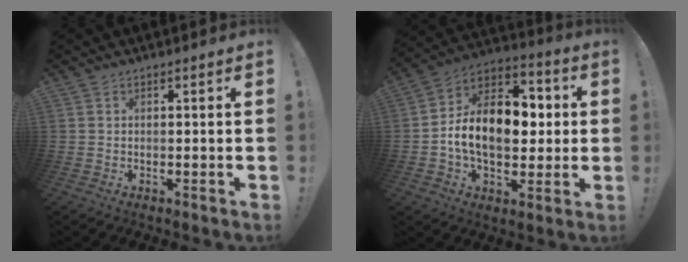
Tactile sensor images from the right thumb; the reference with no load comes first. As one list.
[{"total": 17.1, "force": [-0.9, 11.4, 12.7], "torque": [-0.211, 0.015, -0.010]}]